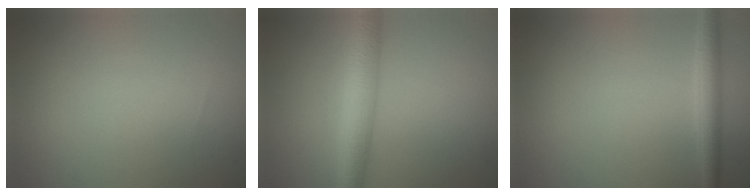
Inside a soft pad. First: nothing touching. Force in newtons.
{"total": 4.4, "press": 4.4, "slide": 0.1}
{"total": 2.4, "press": 2.4, "slide": 0.1}